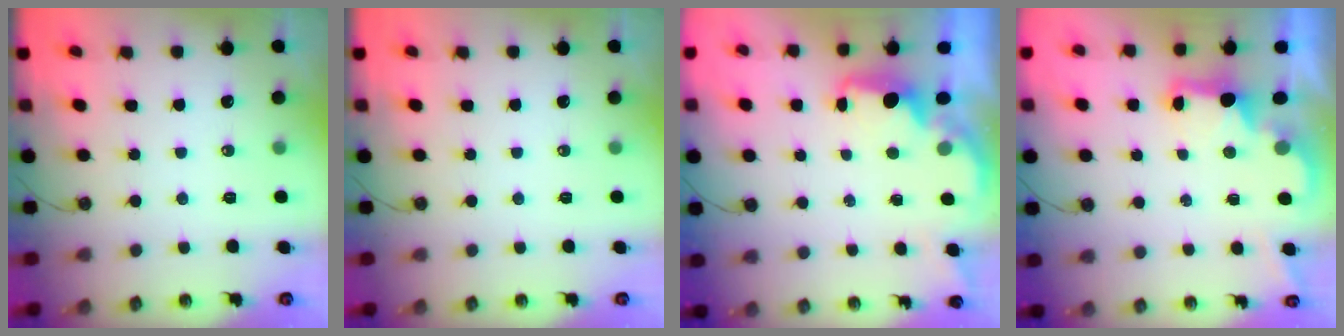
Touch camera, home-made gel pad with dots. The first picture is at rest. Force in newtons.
{"total": 0.0}
{"total": 2.2, "press": 2.1, "slide": 0.8}
{"total": 2.4, "press": 2.2, "slide": 0.8}